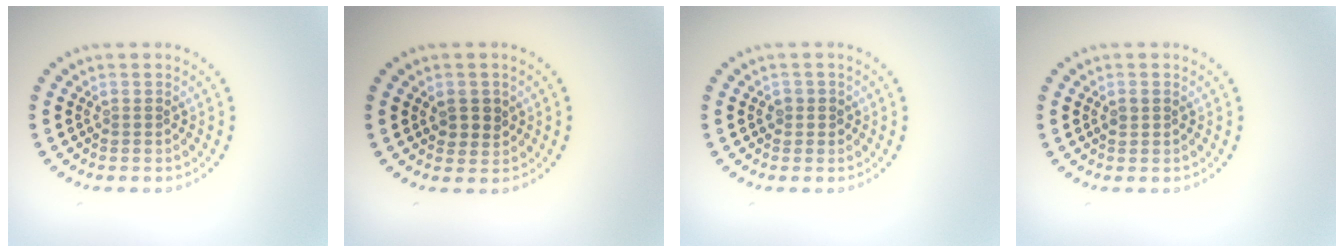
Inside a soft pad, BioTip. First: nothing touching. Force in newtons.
{"total": 2.0, "press": 1.9, "slide": 0.5}
{"total": 1.1, "press": 1.0, "slide": 0.4}
{"total": 0.9, "press": 0.9, "slide": 0.2}